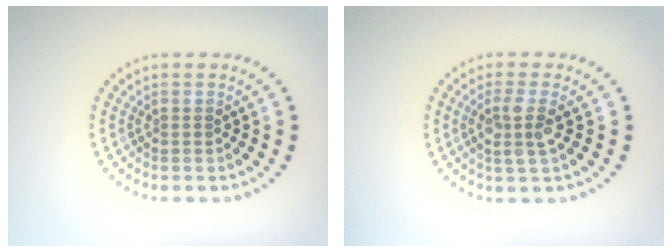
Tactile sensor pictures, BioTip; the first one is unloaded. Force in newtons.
{"total": 2.4, "press": 2.1, "slide": 1.2}